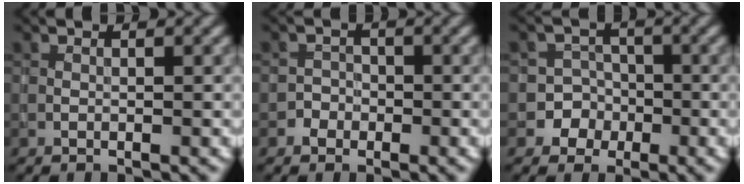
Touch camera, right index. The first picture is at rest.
{"total": 1.4, "force": [-0.6, 1.2, -0.2], "torque": [0.019, 0.008, -0.015]}
{"total": 5.2, "force": [-1.9, 4.8, -0.1], "torque": [0.037, 0.006, -0.049]}